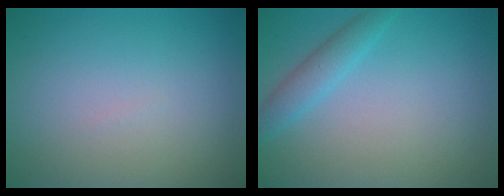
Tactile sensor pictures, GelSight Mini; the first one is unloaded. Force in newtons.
{"total": 2.2, "press": 2.2, "slide": 0.1}